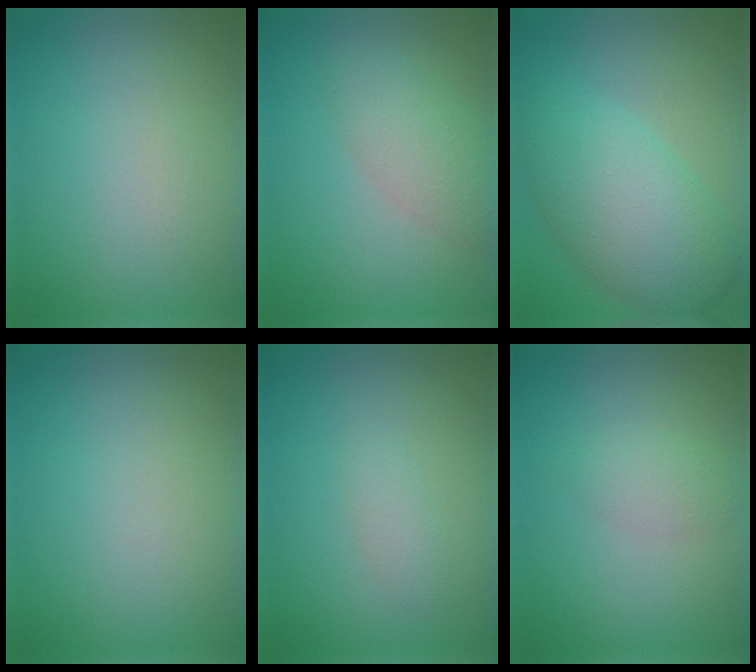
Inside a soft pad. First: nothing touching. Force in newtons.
{"total": 3.5, "press": 3.5, "slide": 0.1}
{"total": 7.2, "press": 7.2, "slide": 0.2}
{"total": 0.0}
{"total": 1.2, "press": 1.2, "slide": 0.0}
{"total": 1.8, "press": 1.8, "slide": 0.0}